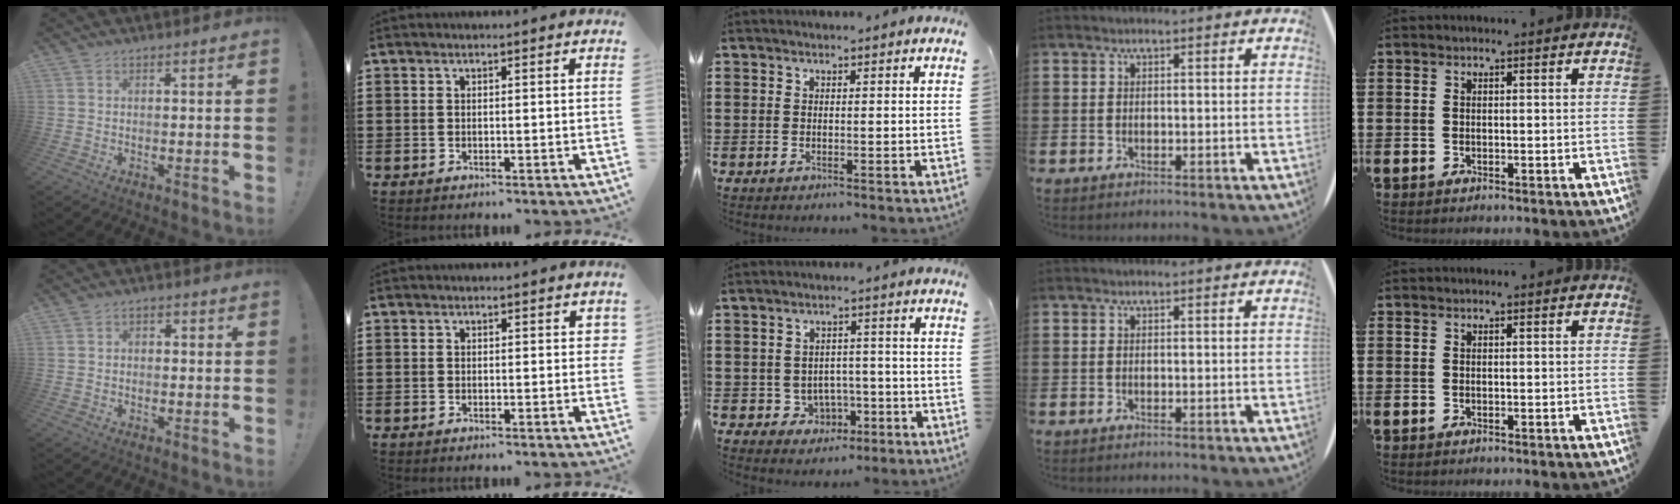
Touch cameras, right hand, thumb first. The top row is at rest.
{"thumb": {"total": 2.1, "force": [-1.3, 1.3, 1.0], "torque": [-0.012, 0.011, -0.025]}, "index": {"total": 0.7, "force": [0.1, 0.6, 0.3], "torque": [0.001, 0.002, -0.001]}, "middle": {"total": 3.6, "force": [-1.6, 3.0, 1.0], "torque": [-0.032, 0.005, -0.033]}}